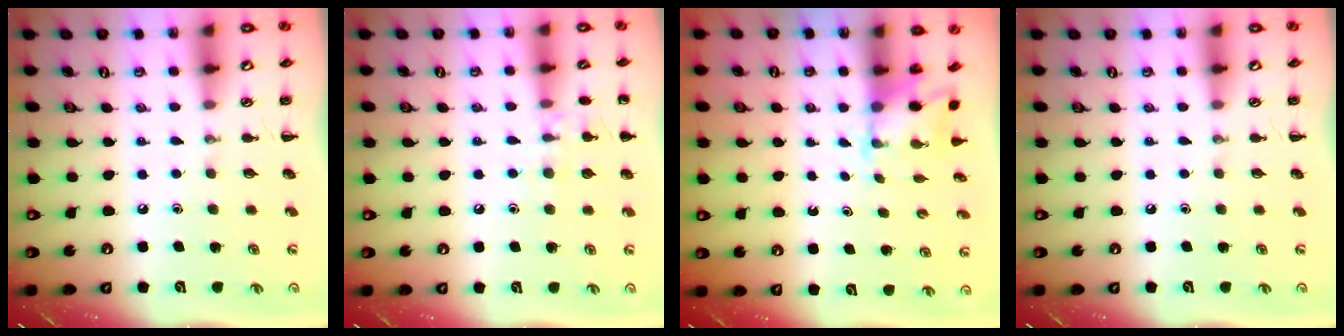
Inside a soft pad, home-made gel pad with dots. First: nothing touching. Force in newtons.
{"total": 9.2, "press": 8.9, "slide": 2.0}
{"total": 2.2, "press": 2.1, "slide": 0.6}
{"total": 0.0}